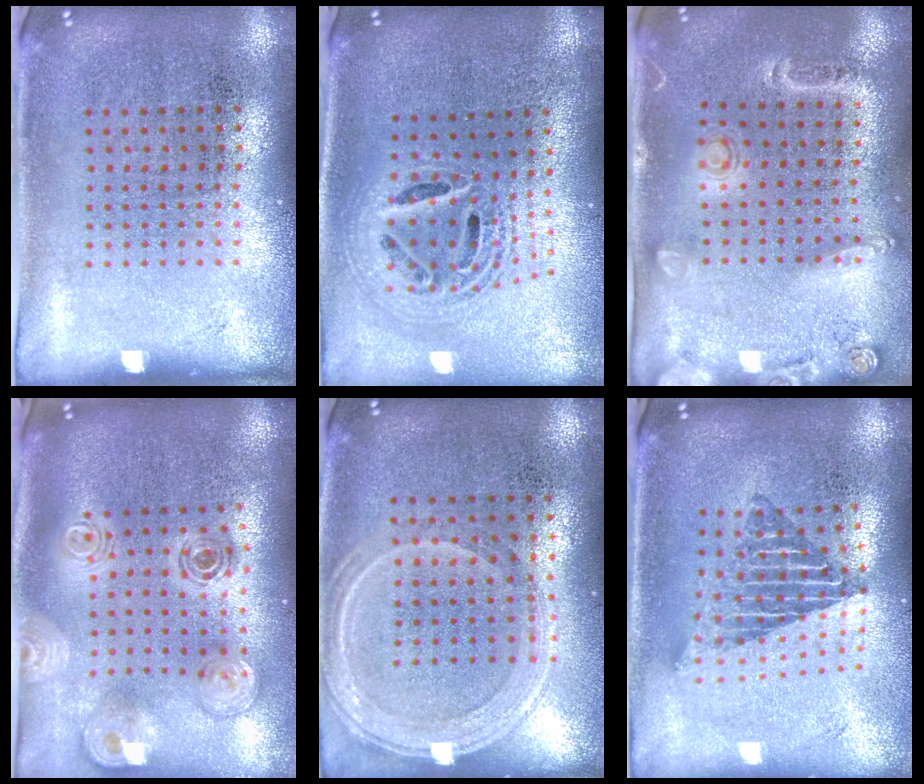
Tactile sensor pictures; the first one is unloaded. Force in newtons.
{"total": 2.2, "press": 1.6, "slide": 1.5}
{"total": 1.5, "press": 1.3, "slide": 0.8}
{"total": 1.9, "press": 1.6, "slide": 1.0}
{"total": 1.3, "press": 1.2, "slide": 0.3}
{"total": 1.9, "press": 1.5, "slide": 1.2}